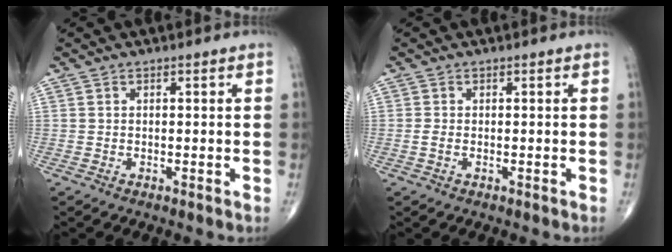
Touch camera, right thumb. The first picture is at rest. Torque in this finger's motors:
{"motor_torque": [-0.05, -0.14, -0.13, 0.04, 0.07]}